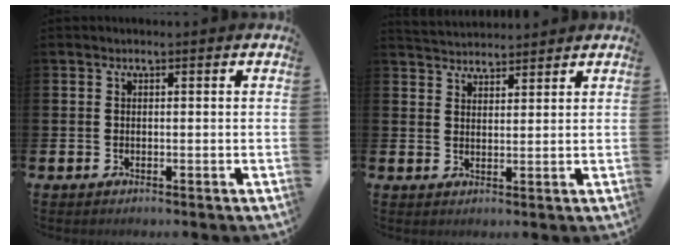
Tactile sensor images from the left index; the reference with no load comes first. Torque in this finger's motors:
{"motor_torque": [0.06, -0.23, 0.10, 0.08]}